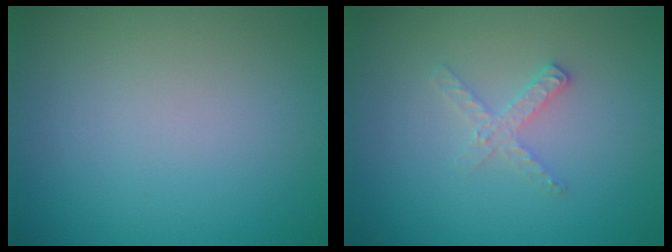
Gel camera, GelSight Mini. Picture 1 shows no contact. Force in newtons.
{"total": 1.7, "press": 1.7, "slide": 0.2}